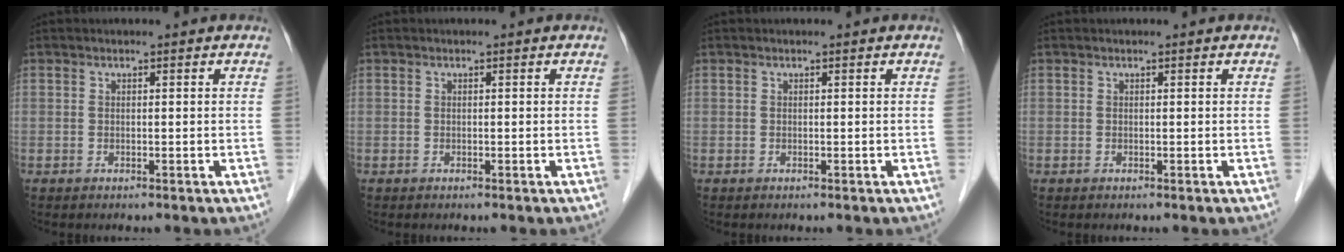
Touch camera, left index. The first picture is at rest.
{"total": 0.0}
{"total": 0.0}
{"total": 0.0}